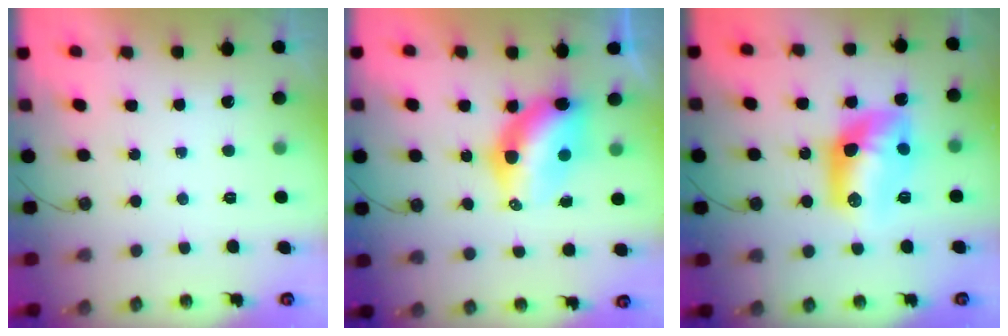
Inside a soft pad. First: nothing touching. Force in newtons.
{"total": 9.0, "press": 9.0, "slide": 0.5}
{"total": 12.7, "press": 12.6, "slide": 1.0}